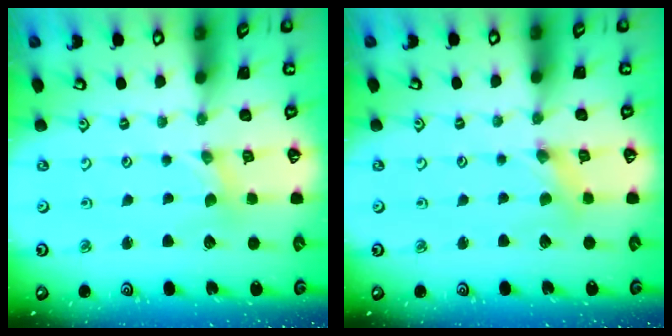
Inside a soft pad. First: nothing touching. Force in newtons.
{"total": 1.2, "press": 1.1, "slide": 0.2}